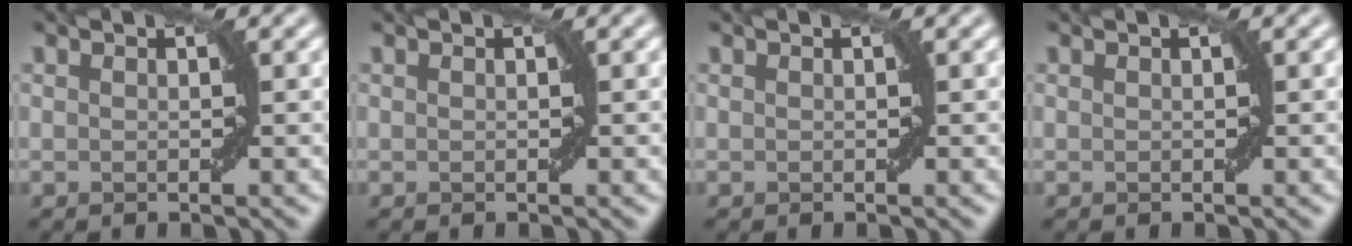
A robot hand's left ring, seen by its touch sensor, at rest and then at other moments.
{"total": 0.0}
{"total": 0.0}
{"total": 0.0}